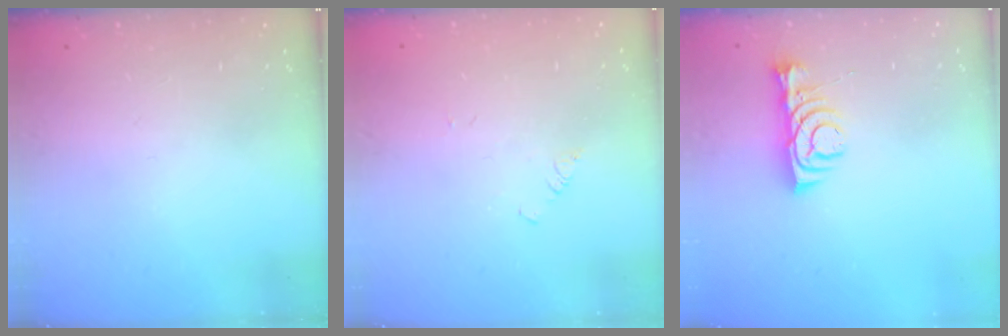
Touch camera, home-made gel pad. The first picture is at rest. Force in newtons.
{"total": 1.0, "press": 0.9, "slide": 0.2}
{"total": 7.0, "press": 7.0, "slide": 0.8}